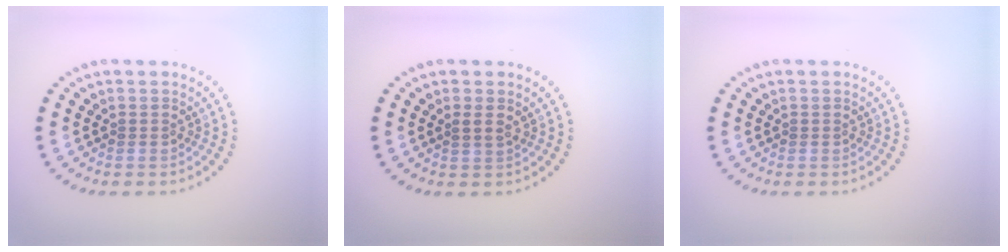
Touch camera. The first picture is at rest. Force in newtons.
{"total": 0.7, "press": 0.5, "slide": 0.4}
{"total": 0.0}